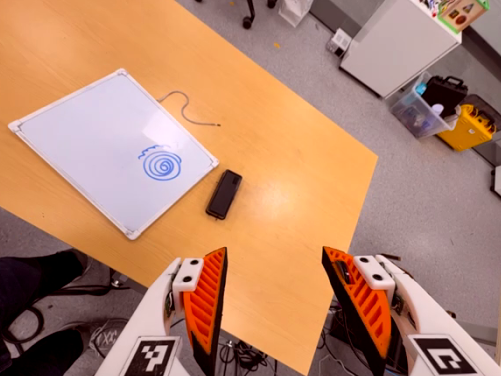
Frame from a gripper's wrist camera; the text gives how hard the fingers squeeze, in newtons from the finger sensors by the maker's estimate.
{"total": 0.0}